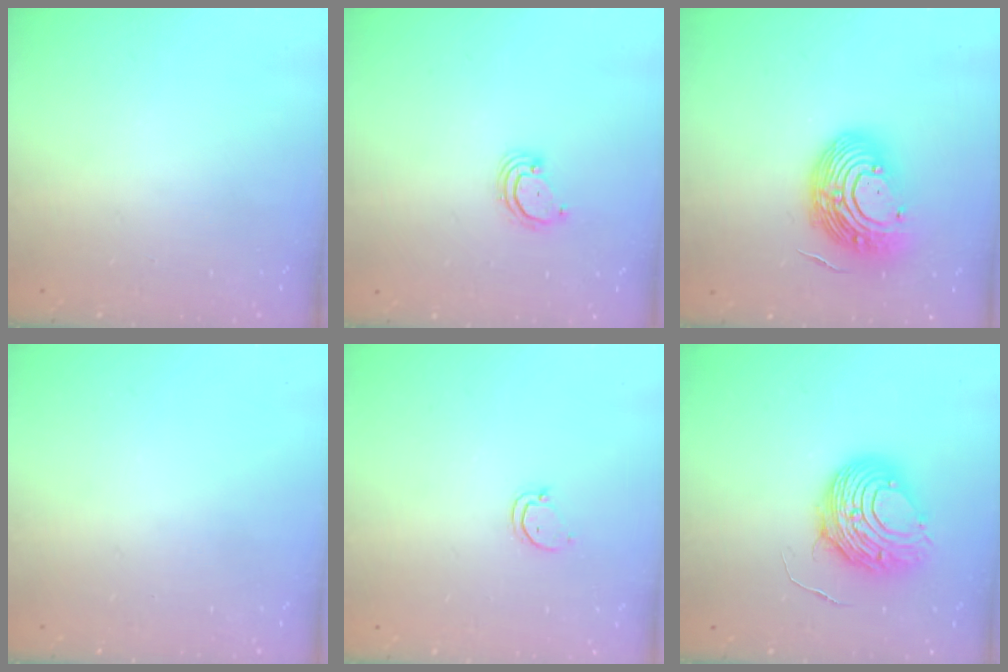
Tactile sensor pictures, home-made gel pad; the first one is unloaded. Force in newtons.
{"total": 2.9, "press": 2.9, "slide": 0.3}
{"total": 14.4, "press": 14.2, "slide": 2.4}
{"total": 0.0}
{"total": 2.5, "press": 2.5, "slide": 0.3}
{"total": 8.7, "press": 8.7, "slide": 0.9}